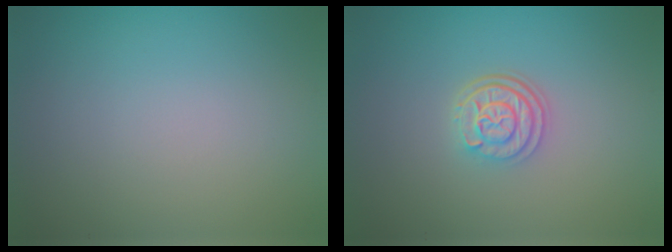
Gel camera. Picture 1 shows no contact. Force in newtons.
{"total": 3.2, "press": 2.5, "slide": 2.0}